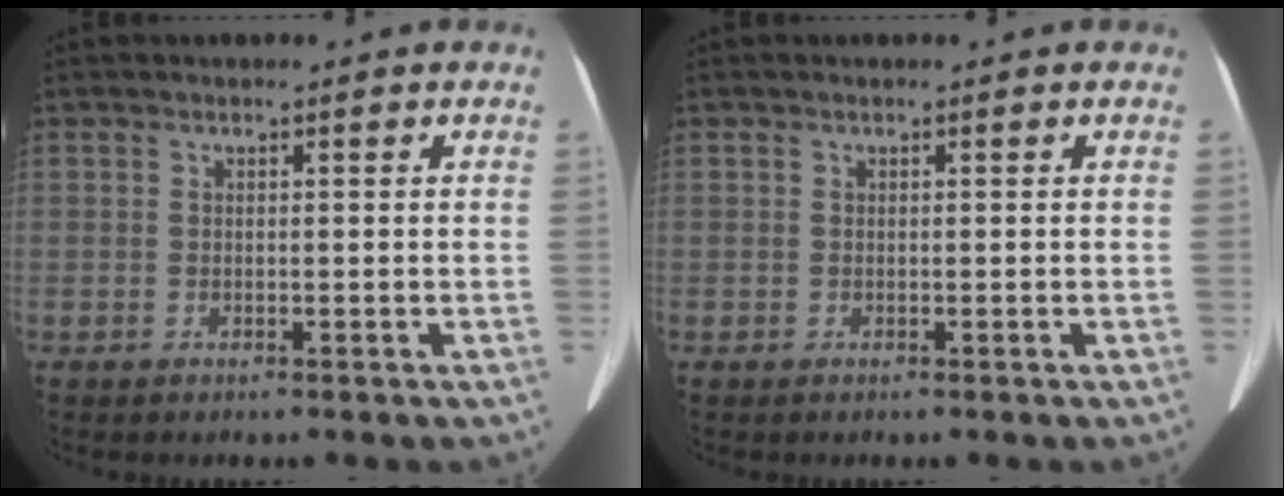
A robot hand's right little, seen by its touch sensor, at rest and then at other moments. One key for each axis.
{"total": 0.0}